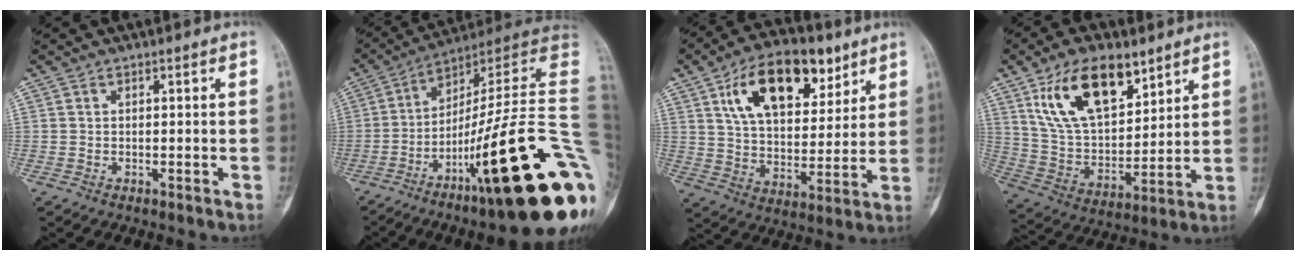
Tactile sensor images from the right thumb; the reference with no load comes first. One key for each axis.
{"total": 31.1, "fx": -9.2, "fy": 4.7, "fz": 29.3, "tx": -0.337, "ty": 0.048, "tz": -0.145}
{"total": 19.2, "fx": 9.6, "fy": 10.4, "fz": 13.0, "tx": -0.166, "ty": -0.027, "tz": 0.163}
{"total": 18.1, "fx": 10.2, "fy": 9.1, "fz": 11.8, "tx": -0.174, "ty": -0.041, "tz": 0.198}